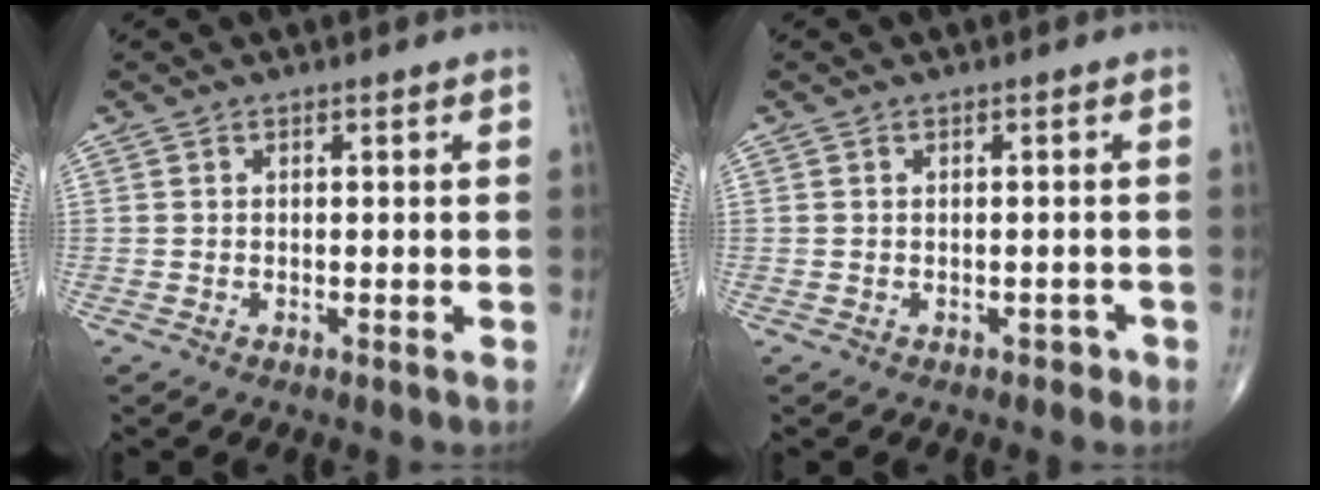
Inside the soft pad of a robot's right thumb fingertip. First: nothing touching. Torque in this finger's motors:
{"motor_torque": [0.54, -0.21, -0.17, -0.13, 0.01]}